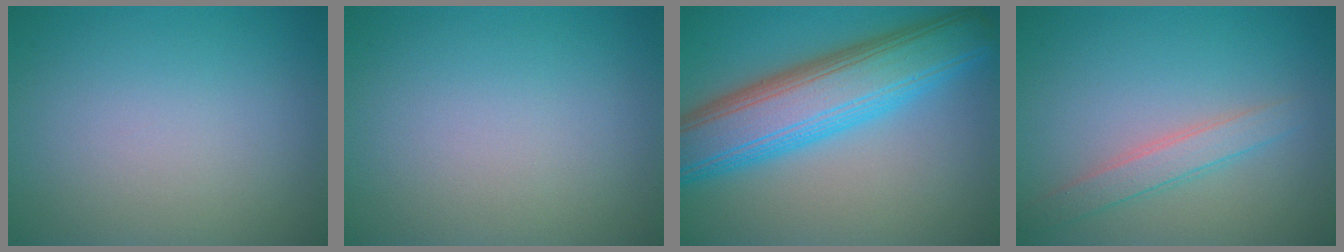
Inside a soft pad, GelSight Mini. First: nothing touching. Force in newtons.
{"total": 0.0}
{"total": 10.1, "press": 10.1, "slide": 0.4}
{"total": 2.3, "press": 2.3, "slide": 0.1}